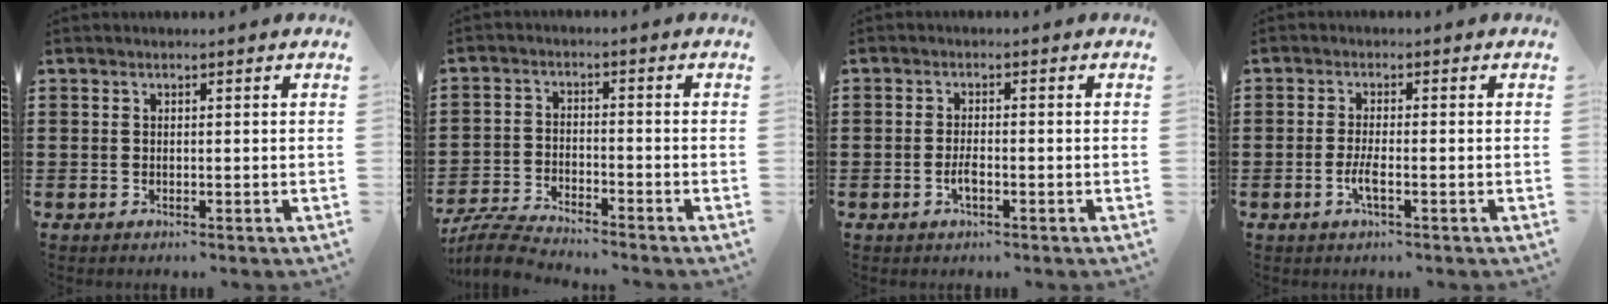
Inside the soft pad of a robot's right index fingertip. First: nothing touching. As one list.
[{"total": 5.1, "force": [-5.0, 0.1, 1.2], "torque": [-0.042, -0.006, -0.103]}, {"total": 2.3, "force": [-0.9, 0.7, 2.0], "torque": [-0.044, -0.001, -0.019]}, {"total": 2.8, "force": [-1.2, 0.4, 2.5], "torque": [-0.052, -0.003, -0.023]}]